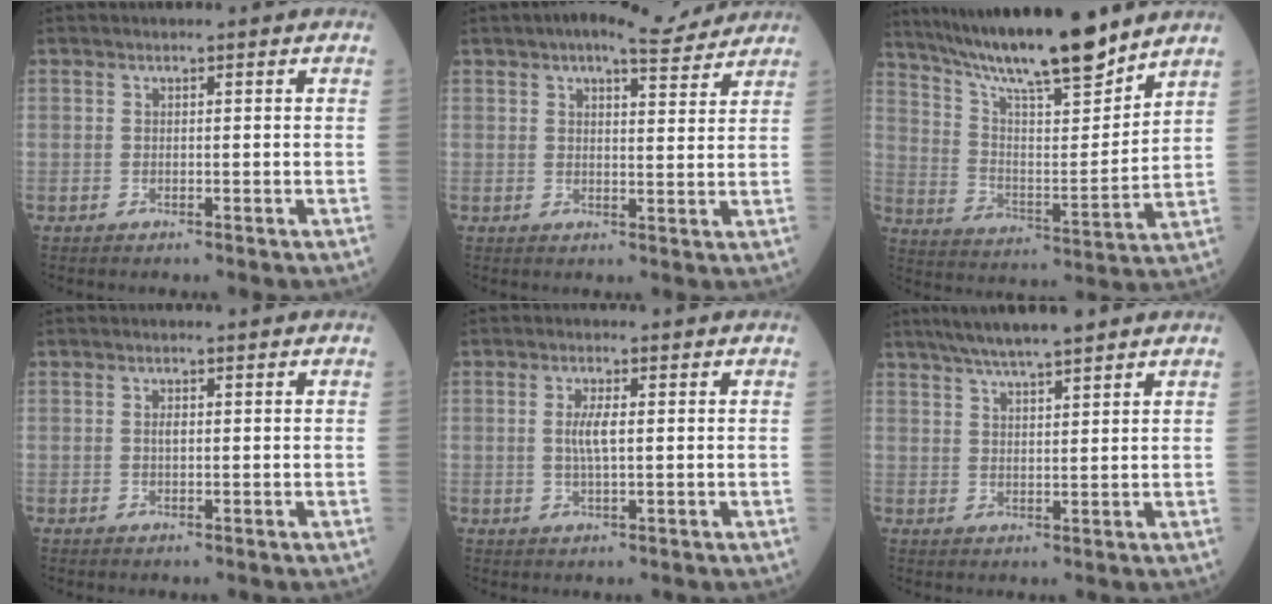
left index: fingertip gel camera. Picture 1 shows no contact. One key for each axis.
{"total": 7.8, "fx": 6.6, "fy": 2.0, "fz": 3.6, "tx": -0.055, "ty": 0.019, "tz": 0.082}
{"total": 18.7, "fx": 15.8, "fy": 1.5, "fz": 9.9, "tx": -0.171, "ty": 0.001, "tz": 0.270}
{"total": 0.9, "fx": 0.2, "fy": 0.3, "fz": 0.8, "tx": -0.018, "ty": 0.000, "tz": 0.004}
{"total": 3.1, "fx": 0.4, "fy": 0.5, "fz": 3.0, "tx": -0.065, "ty": -0.002, "tz": 0.009}
{"total": 8.2, "fx": 6.7, "fy": 0.5, "fz": 4.7, "tx": -0.077, "ty": 0.025, "tz": 0.110}